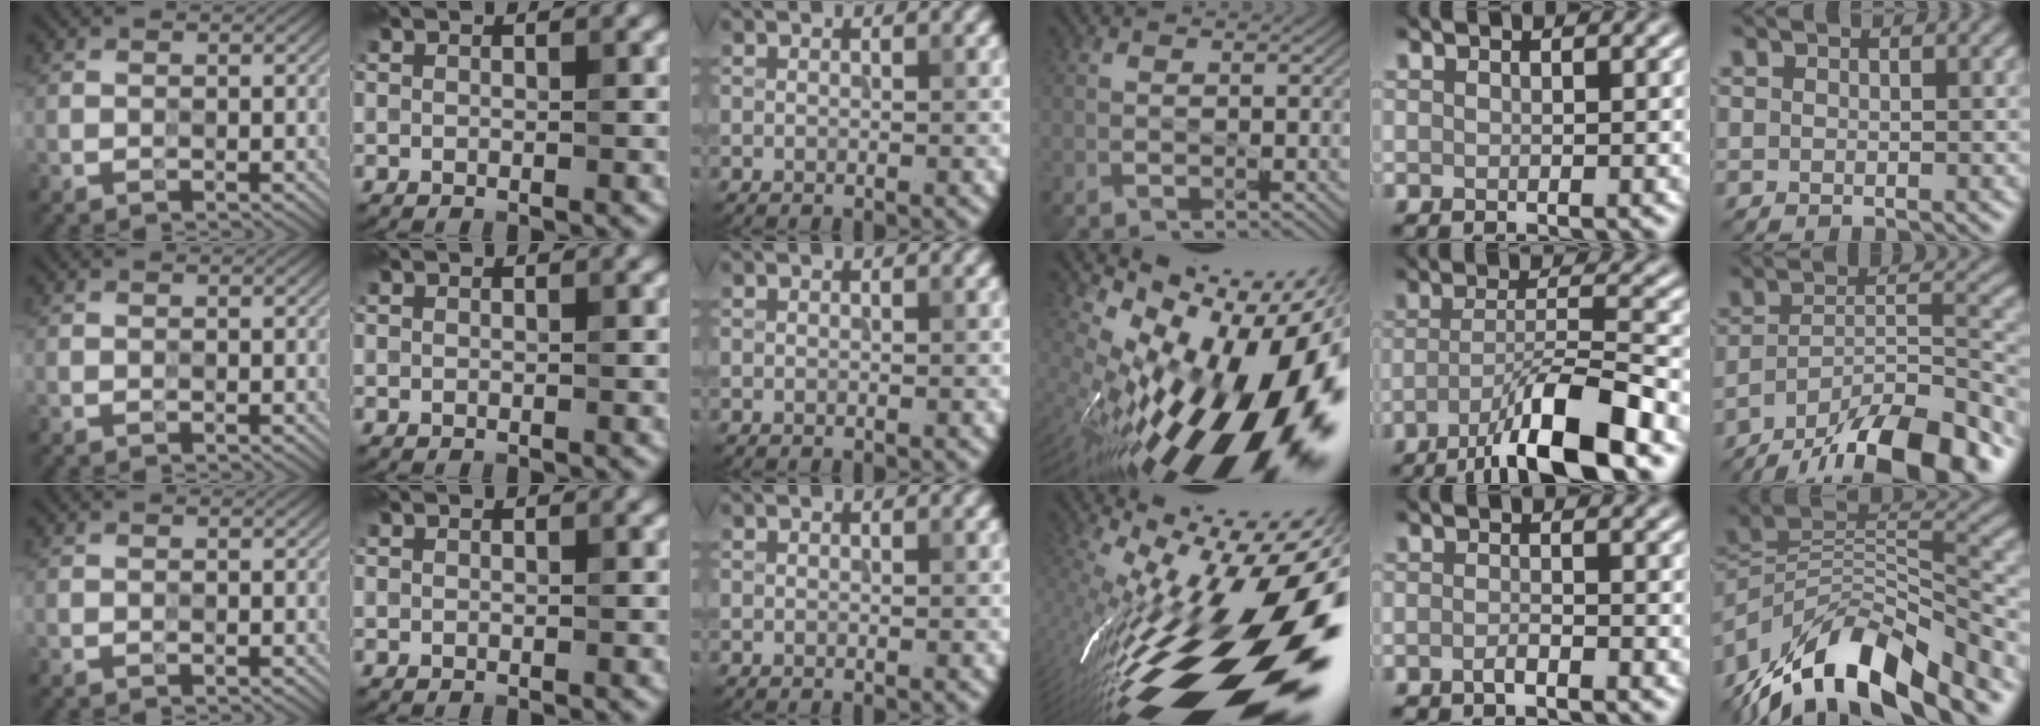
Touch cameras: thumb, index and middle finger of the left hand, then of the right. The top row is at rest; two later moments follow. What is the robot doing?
{"motion": "press", "object": "grip strengthener"}